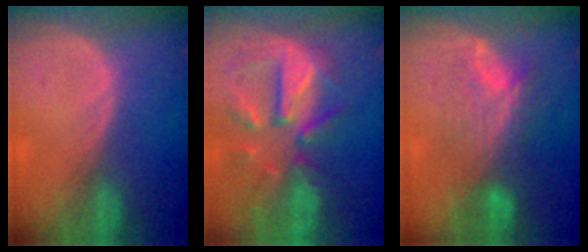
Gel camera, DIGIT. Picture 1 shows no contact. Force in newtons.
{"total": 11.3, "press": 9.9, "slide": 5.5}
{"total": 7.8, "press": 7.4, "slide": 2.7}